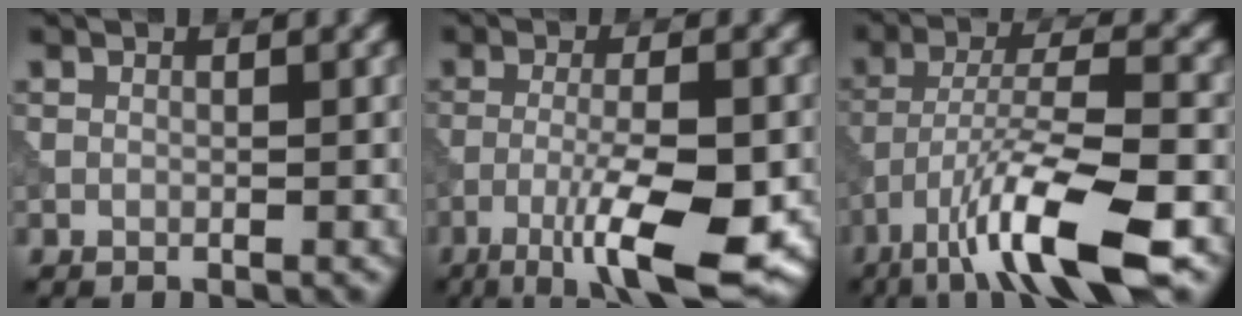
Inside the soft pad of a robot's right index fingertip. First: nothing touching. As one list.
[{"total": 8.9, "force": [-4.1, 1.8, 7.7], "torque": [-0.127, 0.001, -0.072]}, {"total": 10.3, "force": [-6.0, 2.0, 8.2], "torque": [-0.142, 0.006, -0.108]}]